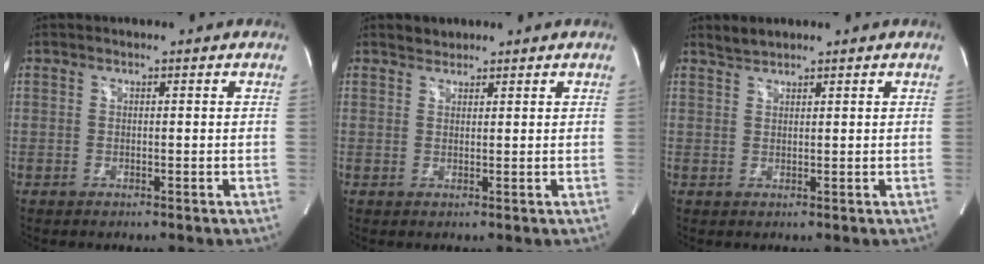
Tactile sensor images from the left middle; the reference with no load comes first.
{"total": 1.4, "force": [1.2, 0.7, -0.1], "torque": [0.003, 0.006, 0.019]}
{"total": 1.5, "force": [1.5, 0.2, 0.1], "torque": [-0.008, 0.006, 0.035]}